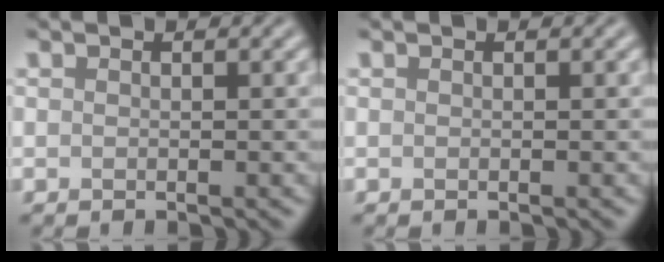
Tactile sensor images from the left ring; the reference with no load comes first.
{"total": 0.0}